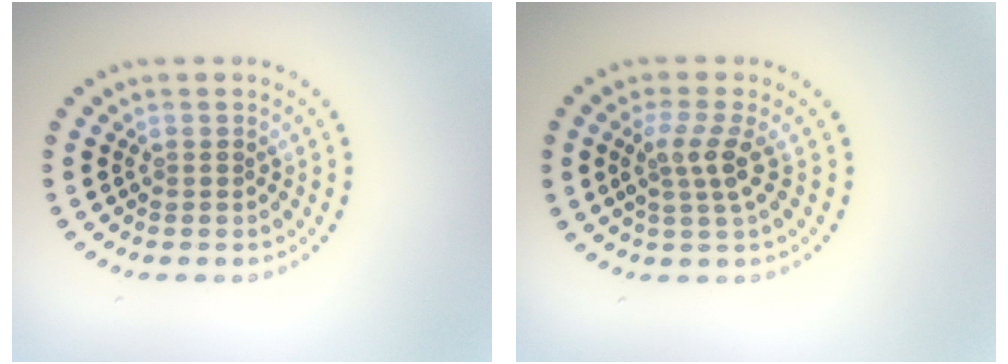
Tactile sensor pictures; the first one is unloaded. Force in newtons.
{"total": 2.6, "press": 2.0, "slide": 1.7}